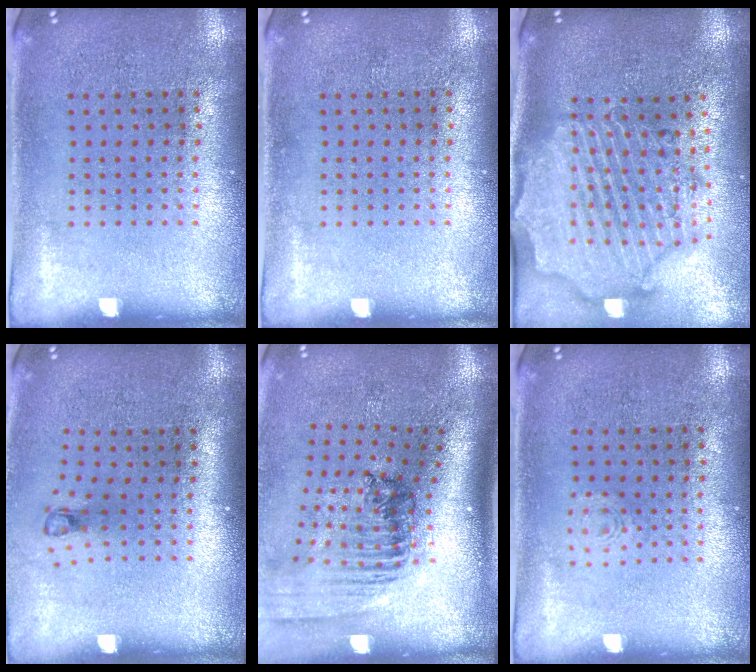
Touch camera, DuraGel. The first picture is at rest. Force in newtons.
{"total": 0.0}
{"total": 3.2, "press": 2.8, "slide": 1.6}
{"total": 0.7, "press": 0.3, "slide": 0.6}
{"total": 1.8, "press": 1.4, "slide": 1.2}
{"total": 0.8, "press": 0.8, "slide": 0.2}